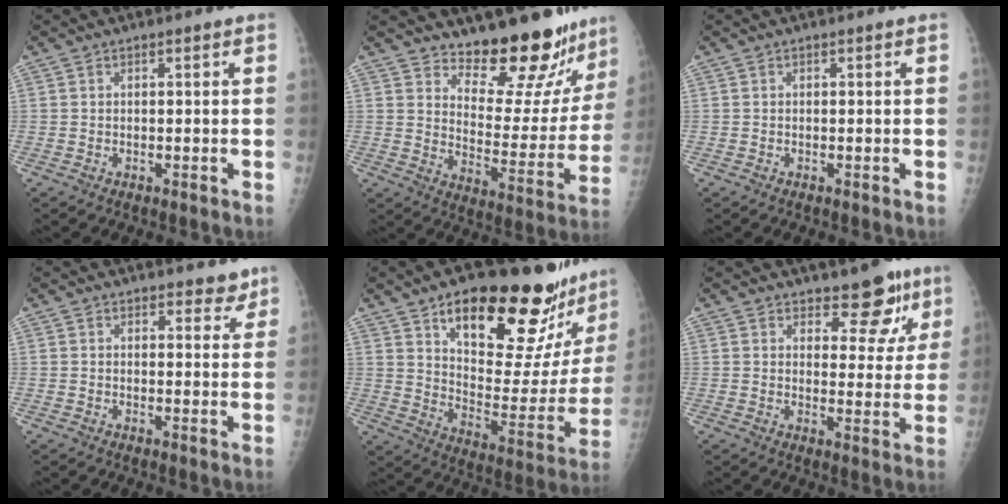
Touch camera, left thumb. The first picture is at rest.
{"total": 18.0, "force": [16.2, 4.8, 6.1], "torque": [-0.030, -0.153, 0.218]}
{"total": 0.0}
{"total": 3.8, "force": [3.2, 1.8, 1.2], "torque": [0.015, -0.019, 0.038]}
{"total": 27.8, "force": [19.8, 9.1, 17.3], "torque": [-0.207, -0.097, 0.285]}
{"total": 8.7, "force": [6.2, 4.3, 4.4], "torque": [-0.016, -0.038, 0.079]}